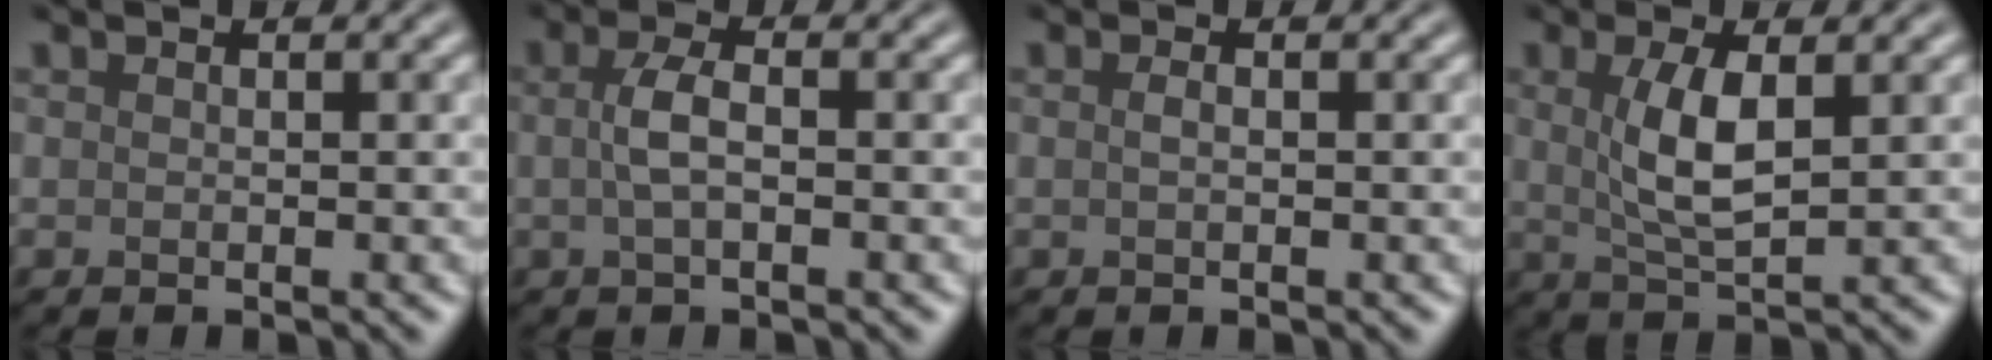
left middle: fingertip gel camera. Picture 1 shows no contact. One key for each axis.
{"total": 2.5, "fx": 0.0, "fy": 0.9, "fz": 2.4, "tx": -0.052, "ty": 0.003, "tz": -0.003}
{"total": 0.7, "fx": 0.0, "fy": 0.2, "fz": 0.6, "tx": -0.015, "ty": 0.001, "tz": 0.001}
{"total": 4.3, "fx": 0.9, "fy": 1.4, "fz": 4.0, "tx": -0.086, "ty": -0.002, "tz": 0.019}